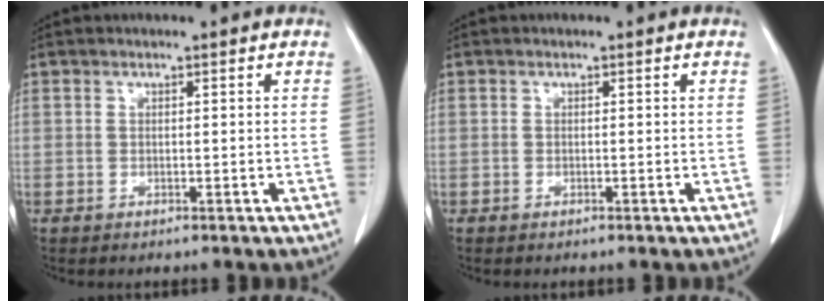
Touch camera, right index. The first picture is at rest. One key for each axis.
{"total": 0.0}